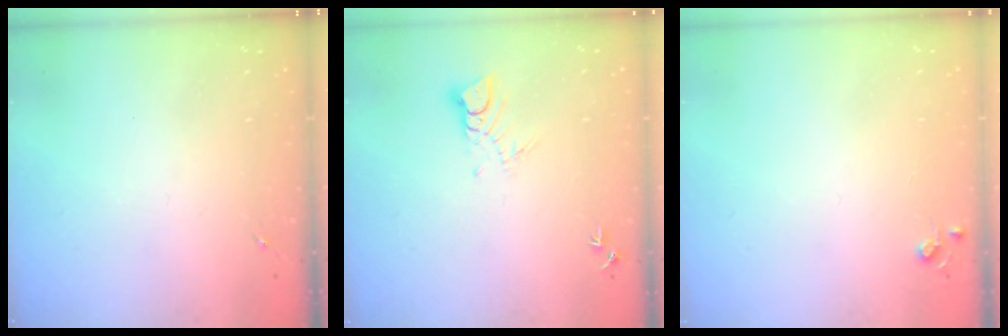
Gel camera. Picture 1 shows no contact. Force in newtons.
{"total": 4.3, "press": 4.3, "slide": 0.4}
{"total": 3.8, "press": 3.8, "slide": 0.5}